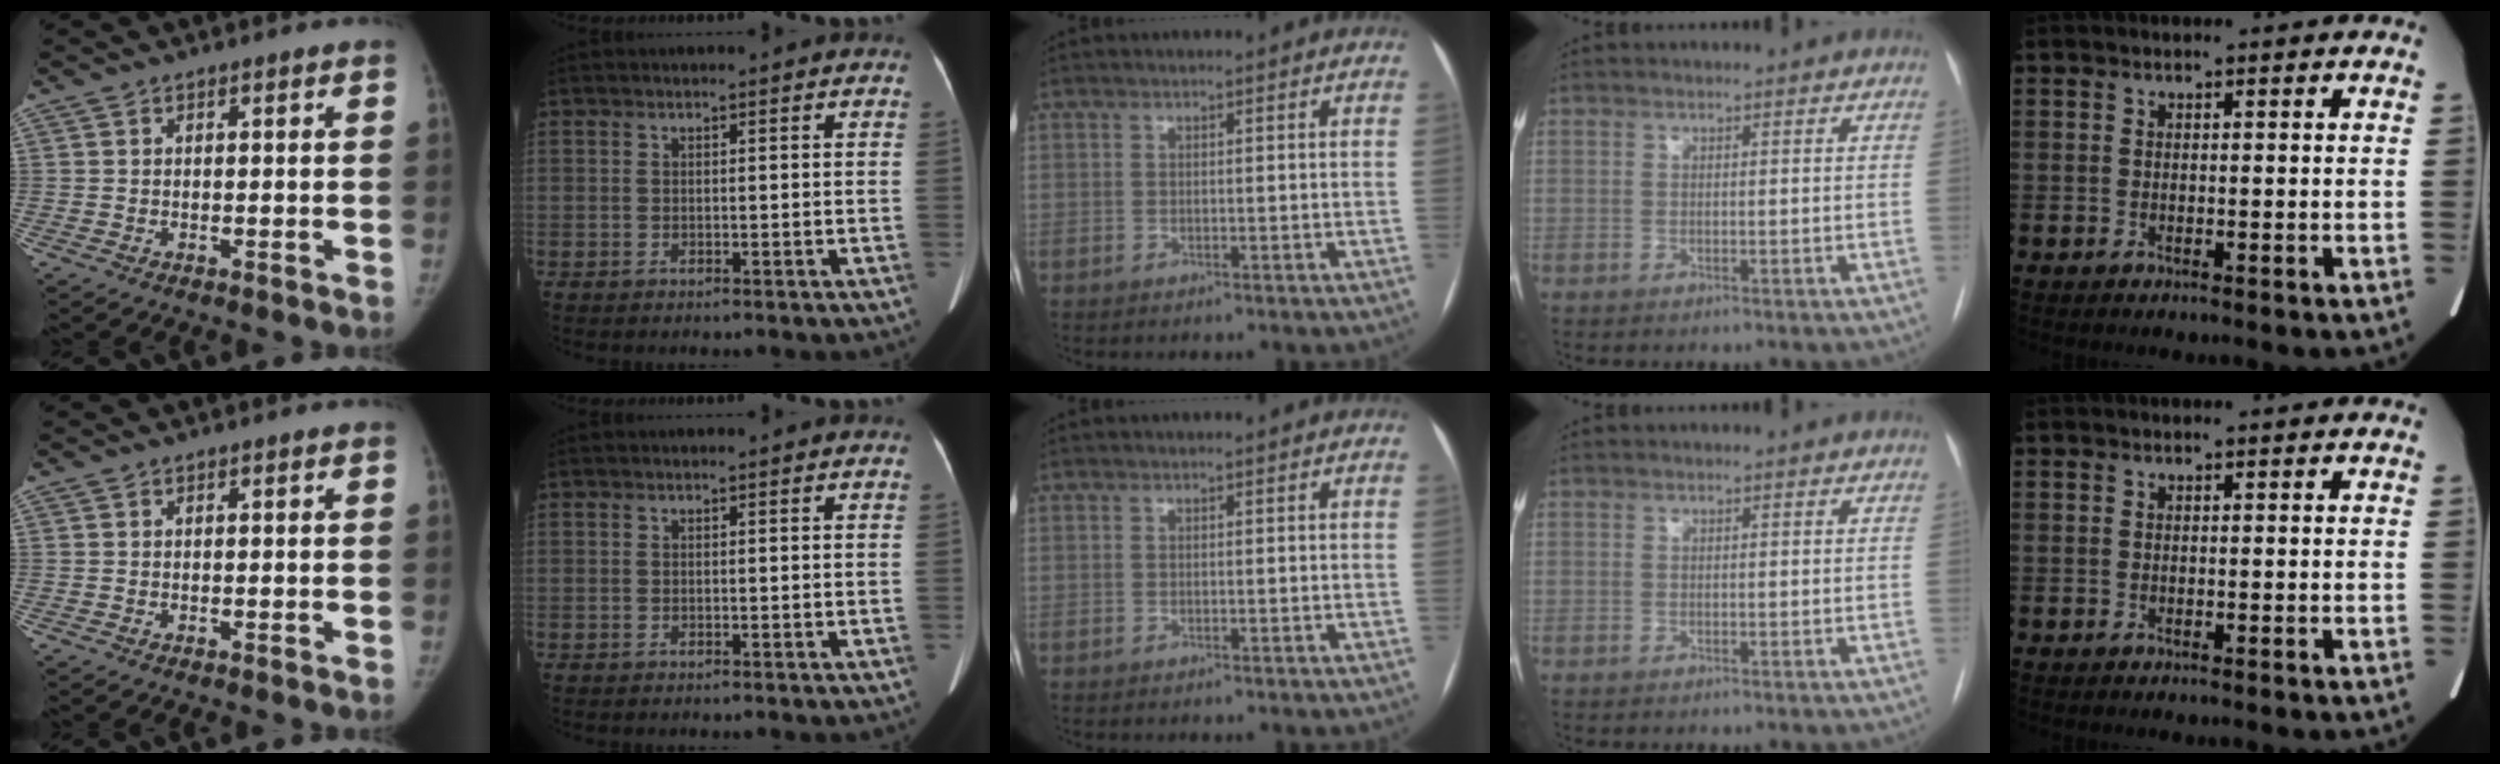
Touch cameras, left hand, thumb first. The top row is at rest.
{}